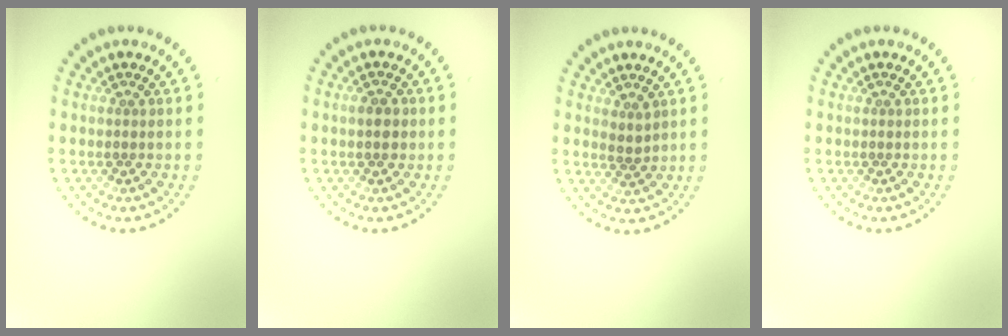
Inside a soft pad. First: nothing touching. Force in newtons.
{"total": 1.5, "press": 1.5, "slide": 0.1}
{"total": 1.0, "press": 0.8, "slide": 0.6}
{"total": 0.0}